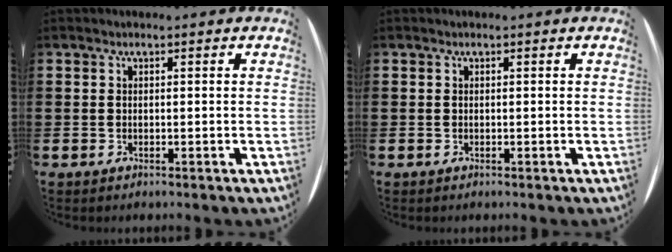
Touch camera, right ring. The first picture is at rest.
{"total": 0.0}